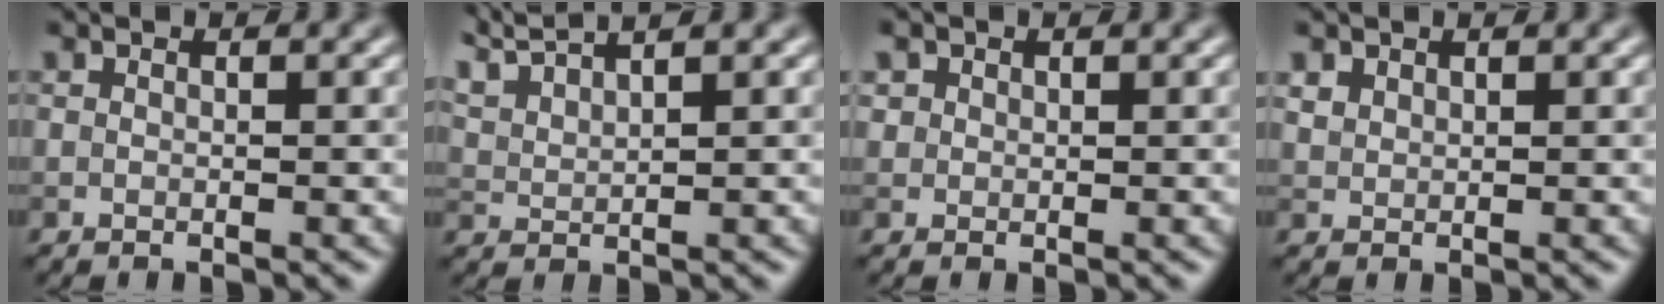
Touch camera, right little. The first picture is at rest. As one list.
[{"total": 3.8, "force": [3.4, 0.5, 1.6], "torque": [-0.041, 0.011, 0.071]}, {"total": 1.2, "force": [0.5, 1.1, 0.2], "torque": [0.001, -0.004, 0.010]}, {"total": 1.2, "force": [0.9, 0.8, 0.3], "torque": [-0.008, 0.001, 0.020]}]